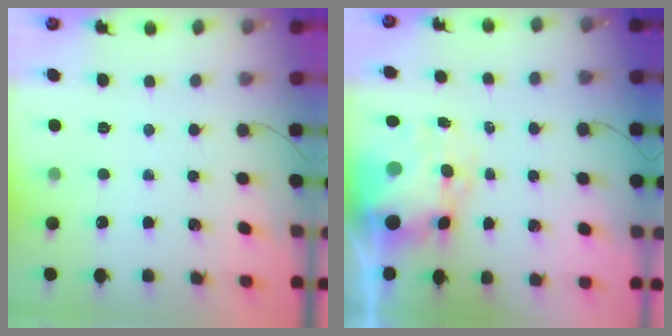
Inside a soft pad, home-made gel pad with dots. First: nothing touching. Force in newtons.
{"total": 9.3, "press": 9.0, "slide": 2.2}